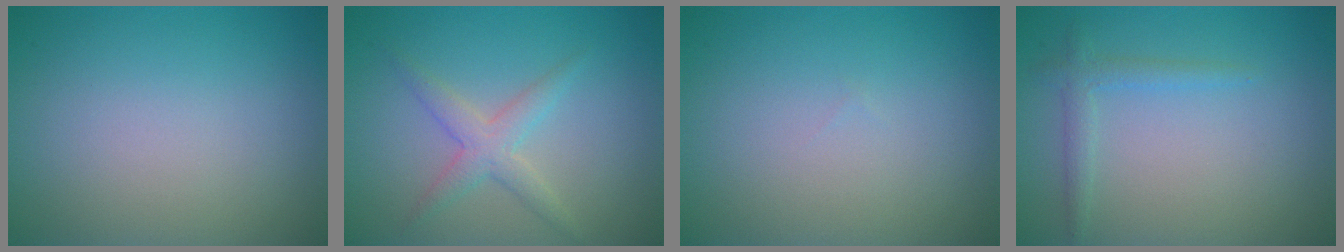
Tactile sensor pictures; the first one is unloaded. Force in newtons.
{"total": 2.4, "press": 2.4, "slide": 0.1}
{"total": 0.0}
{"total": 1.6, "press": 1.6, "slide": 0.1}